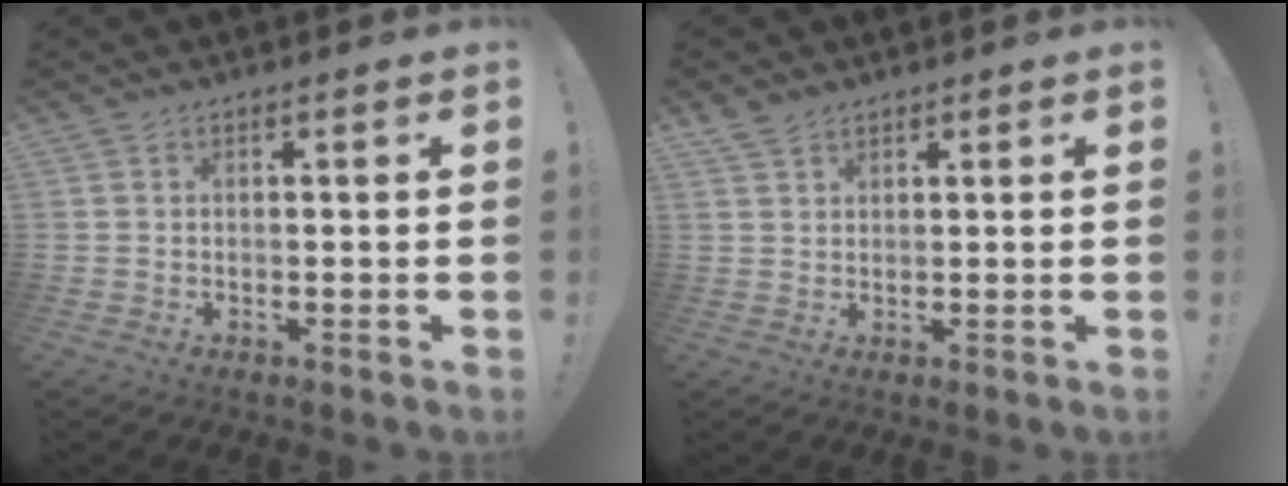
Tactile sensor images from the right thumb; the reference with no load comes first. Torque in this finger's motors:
{"motor_torque": [-0.16, 0.08, 0.23, 0.19, -0.02]}